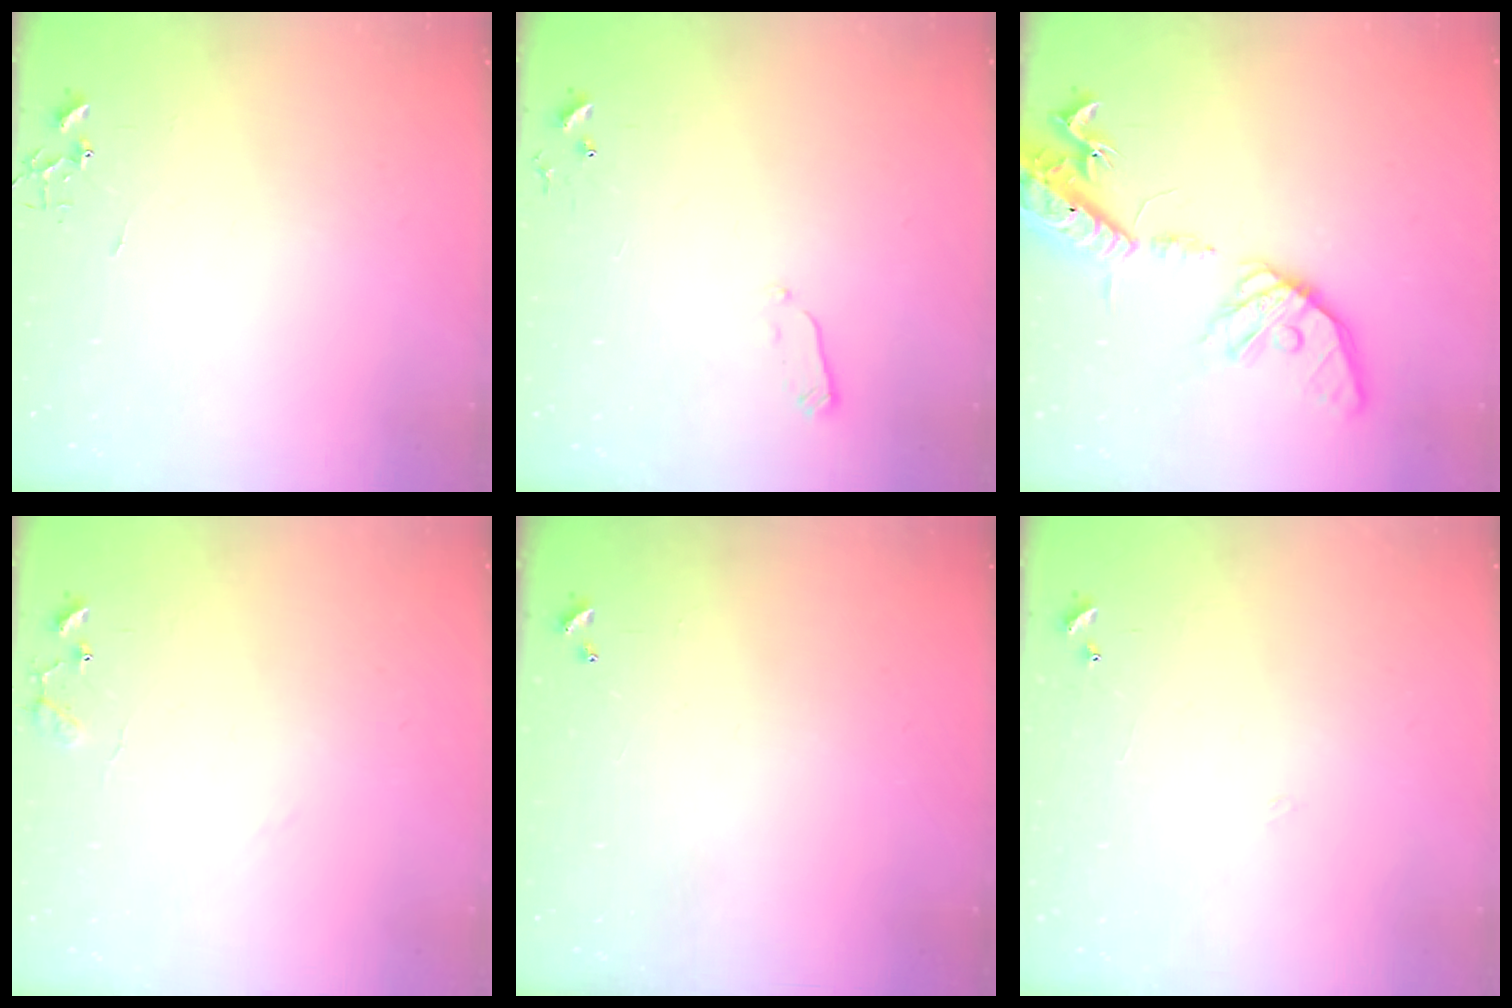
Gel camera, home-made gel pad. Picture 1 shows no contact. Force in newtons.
{"total": 4.0, "press": 3.9, "slide": 1.0}
{"total": 19.4, "press": 19.1, "slide": 3.3}
{"total": 8.6, "press": 8.6, "slide": 0.5}
{"total": 0.0}
{"total": 3.8, "press": 3.8, "slide": 0.5}